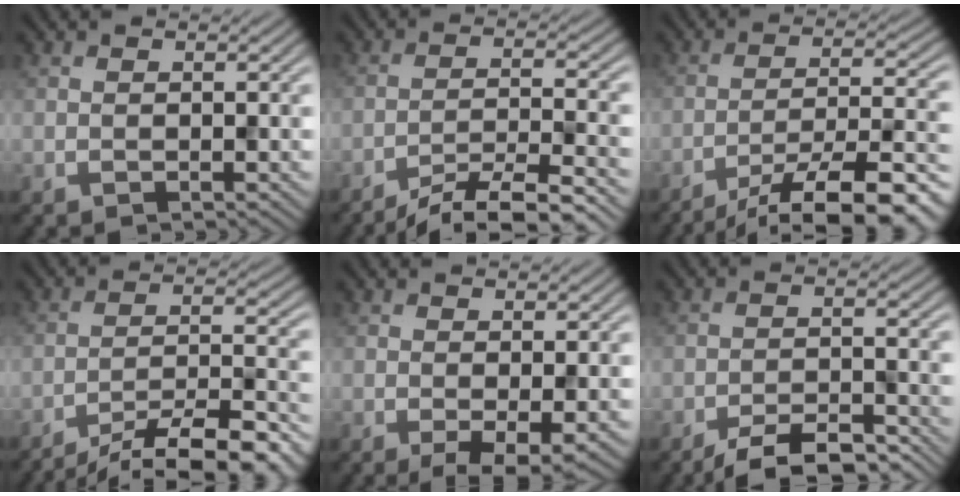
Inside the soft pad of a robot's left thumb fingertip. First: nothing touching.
{"total": 8.7, "force": [-7.1, 1.2, 4.9], "torque": [-0.083, 0.001, -0.119]}
{"total": 14.8, "force": [-11.3, 3.1, 9.1], "torque": [-0.145, -0.010, -0.166]}
{"total": 13.5, "force": [-11.2, 2.4, 7.3], "torque": [-0.118, -0.006, -0.166]}
{"total": 3.1, "force": [-0.7, 0.7, 2.9], "torque": [-0.052, -0.010, -0.011]}
{"total": 6.3, "force": [-5.2, 1.2, 3.3], "torque": [-0.055, 0.001, -0.089]}